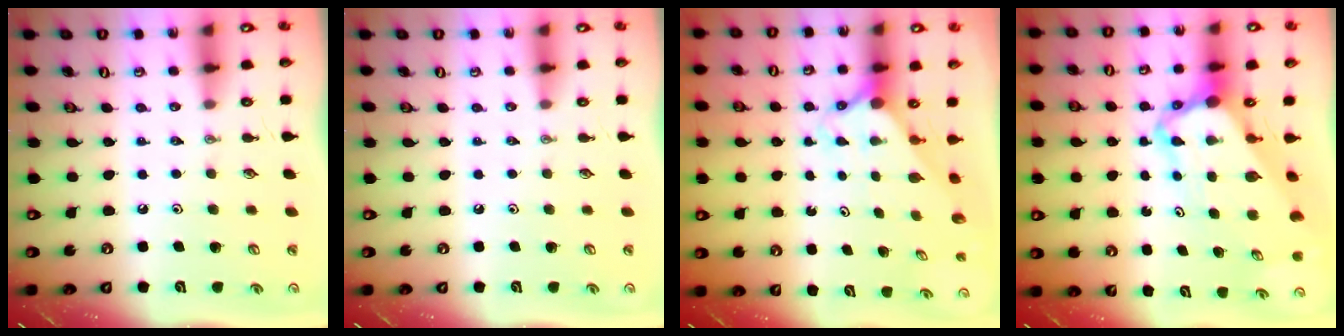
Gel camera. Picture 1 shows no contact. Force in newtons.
{"total": 0.0}
{"total": 2.2, "press": 2.2, "slide": 0.2}
{"total": 8.2, "press": 8.1, "slide": 0.7}